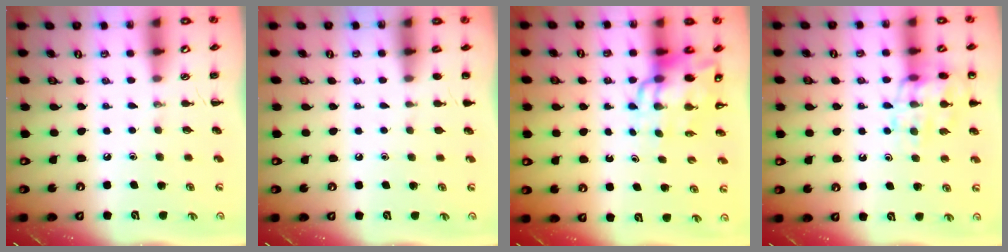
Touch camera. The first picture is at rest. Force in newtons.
{"total": 1.1, "press": 1.1, "slide": 0.2}
{"total": 11.5, "press": 10.9, "slide": 3.5}
{"total": 14.5, "press": 14.4, "slide": 2.0}